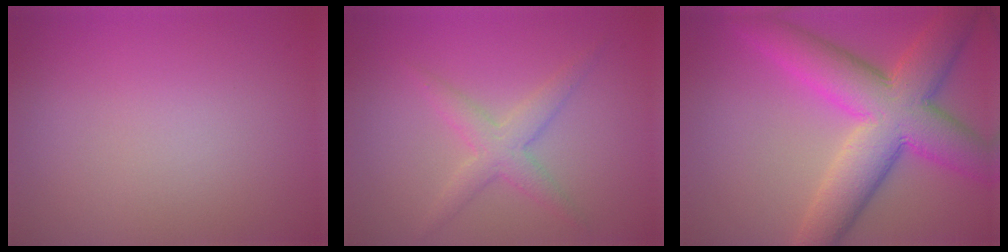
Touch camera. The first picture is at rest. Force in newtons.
{"total": 2.7, "press": 2.7, "slide": 0.1}
{"total": 10.6, "press": 10.6, "slide": 0.4}